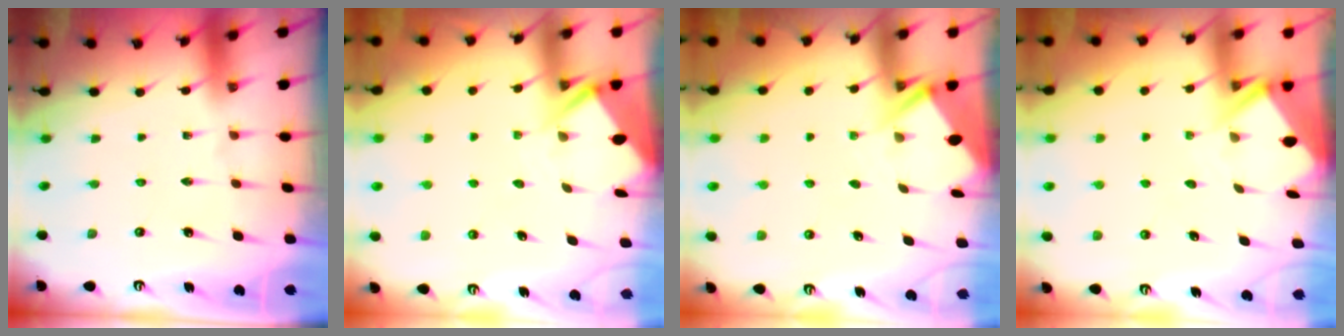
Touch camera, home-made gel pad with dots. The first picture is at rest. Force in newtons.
{"total": 3.7, "press": 3.7, "slide": 0.4}
{"total": 2.9, "press": 2.8, "slide": 0.4}
{"total": 3.4, "press": 3.4, "slide": 0.3}